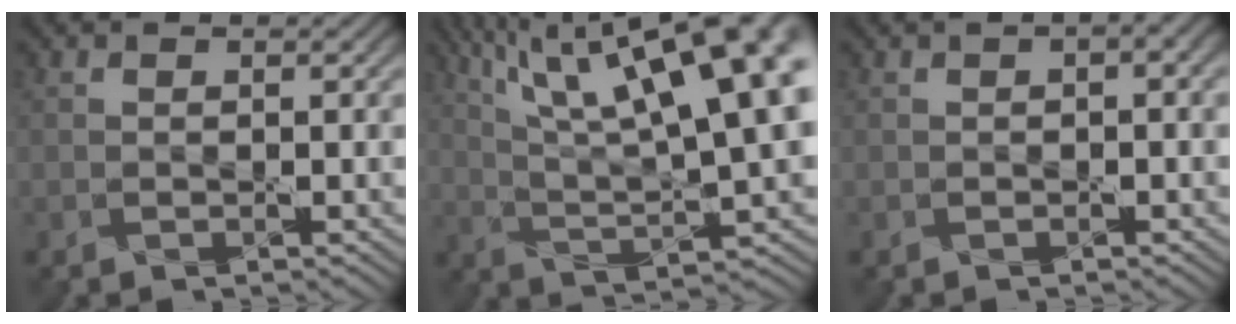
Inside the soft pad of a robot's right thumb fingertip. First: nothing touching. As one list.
[{"total": 20.6, "force": [9.3, 6.3, 17.2], "torque": [-0.269, 0.066, 0.145]}, {"total": 2.0, "force": [0.5, 0.6, 1.8], "torque": [-0.031, 0.007, 0.005]}]